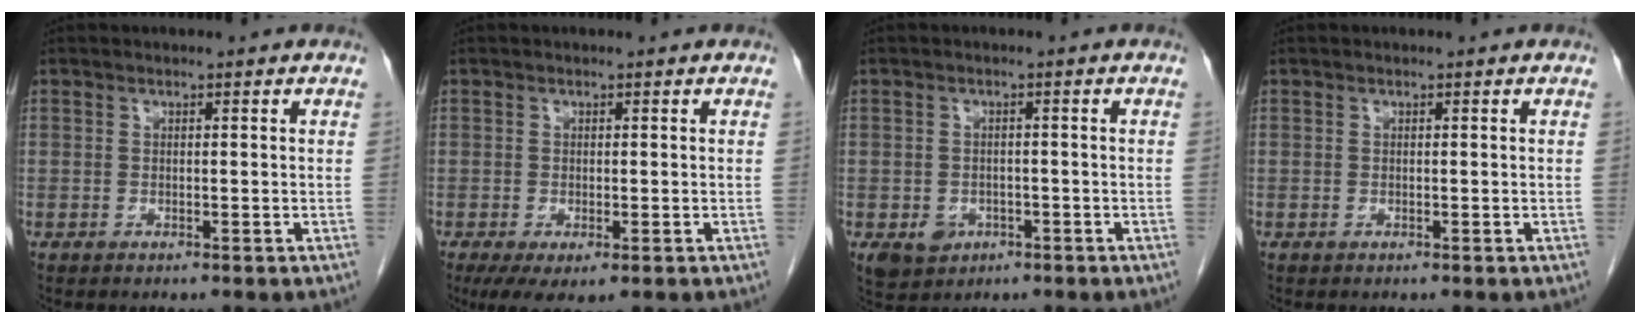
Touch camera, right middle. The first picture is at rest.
{"total": 4.9, "force": [-2.7, 1.9, 3.6], "torque": [-0.055, -0.013, -0.038]}
{"total": 4.3, "force": [-1.9, 3.6, 1.6], "torque": [-0.028, 0.000, -0.021]}
{"total": 0.0}